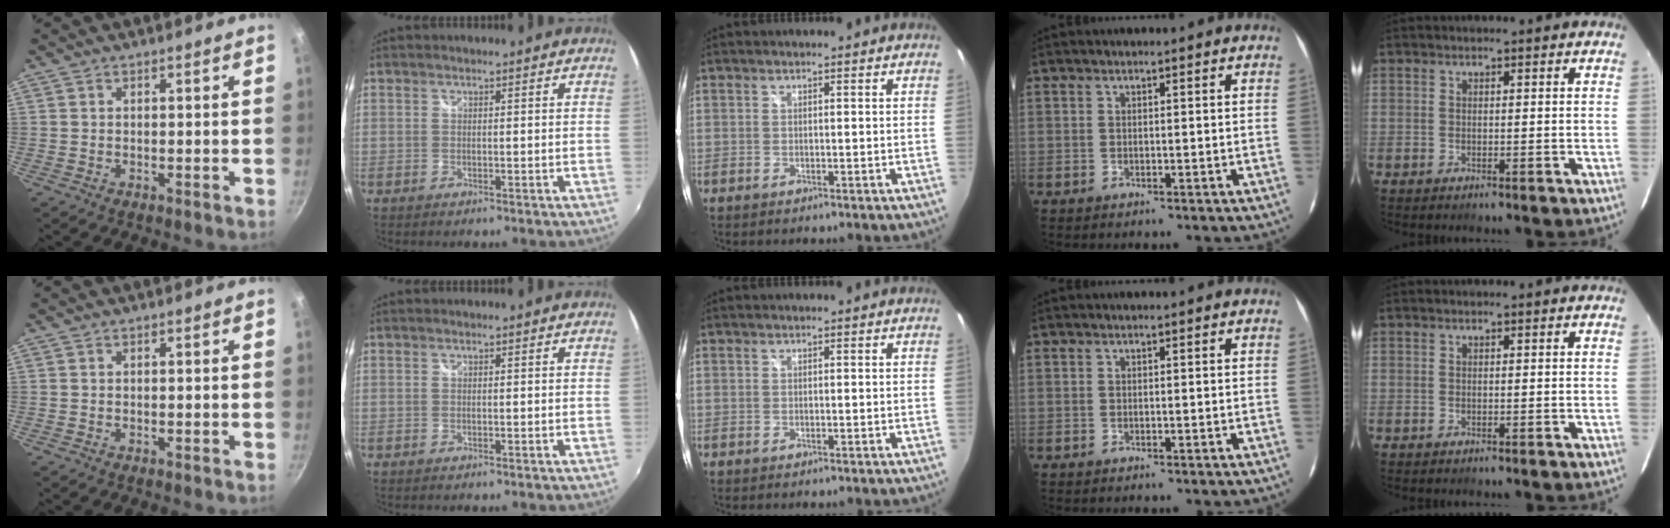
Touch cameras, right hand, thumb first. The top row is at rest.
{}